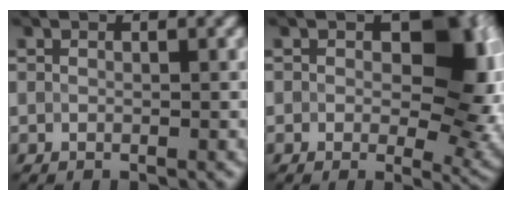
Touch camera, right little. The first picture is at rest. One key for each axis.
{"total": 9.7, "fx": 1.1, "fy": 5.9, "fz": 7.6, "tx": -0.080, "ty": 0.000, "tz": 0.010}